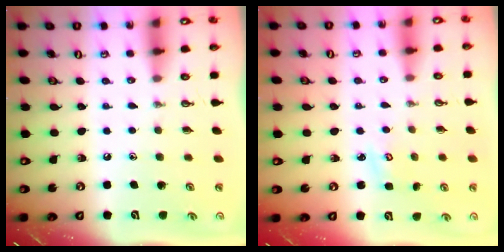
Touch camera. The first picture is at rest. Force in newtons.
{"total": 2.8, "press": 2.8, "slide": 0.3}